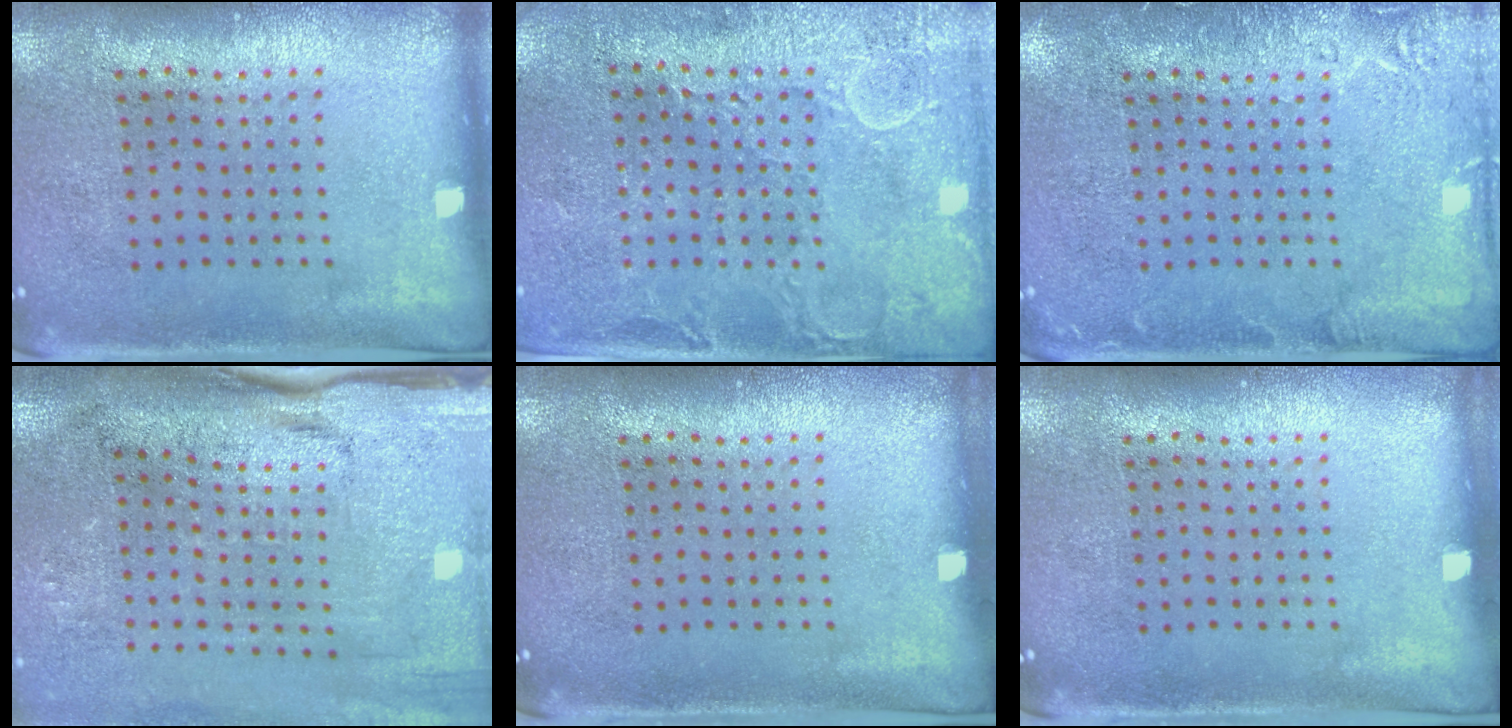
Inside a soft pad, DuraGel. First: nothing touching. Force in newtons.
{"total": 2.7, "press": 2.7, "slide": 0.6}
{"total": 2.4, "press": 2.4, "slide": 0.4}
{"total": 4.5, "press": 3.7, "slide": 2.5}
{"total": 0.0}
{"total": 0.0}